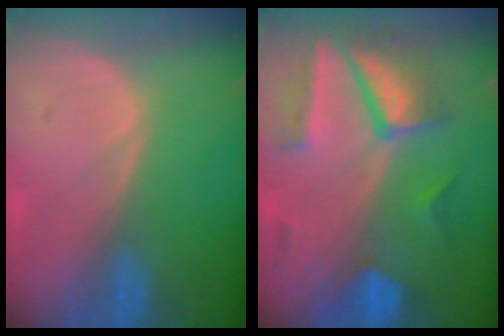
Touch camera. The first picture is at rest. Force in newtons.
{"total": 9.3, "press": 8.2, "slide": 4.3}